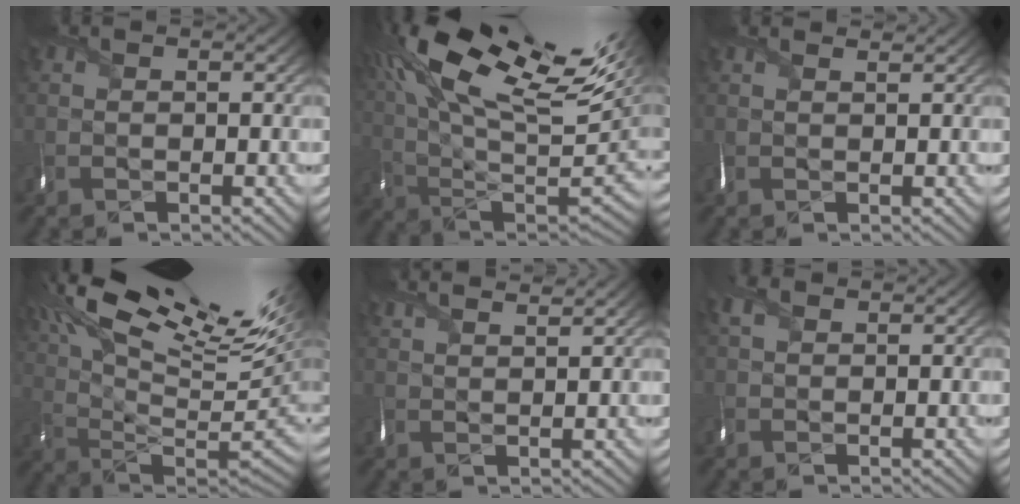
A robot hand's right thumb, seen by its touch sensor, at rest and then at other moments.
{"total": 21.0, "force": [9.9, 8.3, 16.6], "torque": [-0.329, 0.040, 0.168]}
{"total": 1.8, "force": [1.6, 0.2, 0.9], "torque": [-0.026, 0.009, 0.023]}
{"total": 21.3, "force": [12.2, 5.9, 16.5], "torque": [-0.295, 0.061, 0.207]}
{"total": 5.1, "force": [4.3, 0.9, 2.5], "torque": [-0.047, 0.022, 0.052]}
{"total": 2.0, "force": [1.2, 1.1, 1.1], "torque": [-0.029, 0.011, 0.021]}